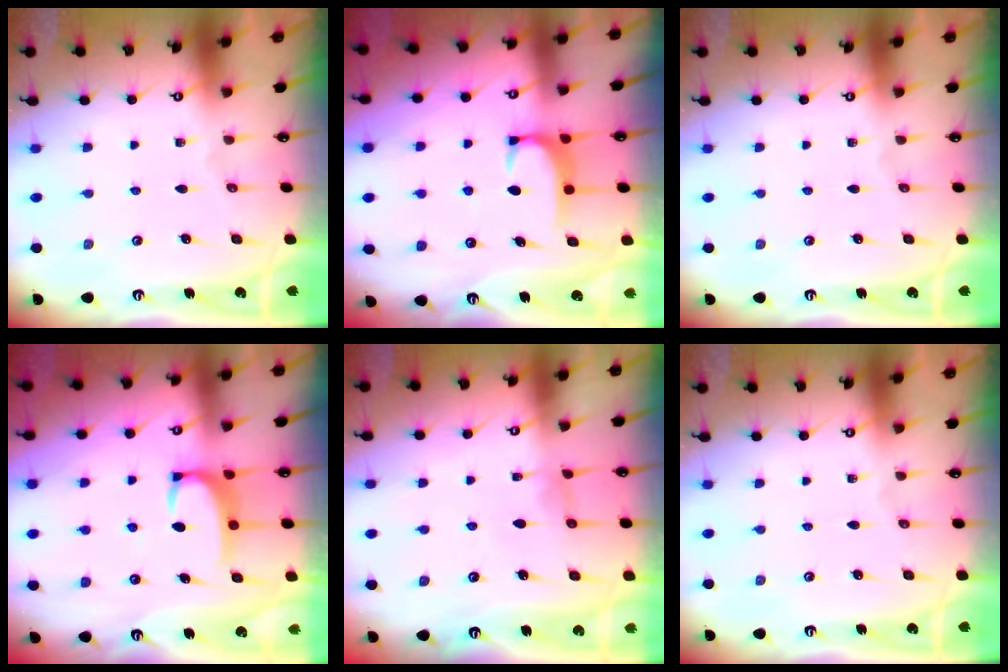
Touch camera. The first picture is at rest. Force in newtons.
{"total": 1.9, "press": 1.8, "slide": 0.5}
{"total": 0.0}
{"total": 3.0, "press": 3.0, "slide": 0.4}
{"total": 0.7, "press": 0.4, "slide": 0.5}
{"total": 0.0}